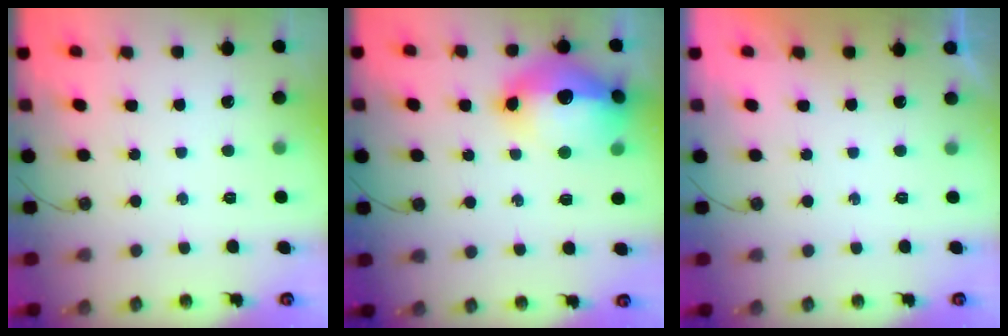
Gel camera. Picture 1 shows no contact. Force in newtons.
{"total": 19.1, "press": 19.0, "slide": 1.7}
{"total": 0.0}